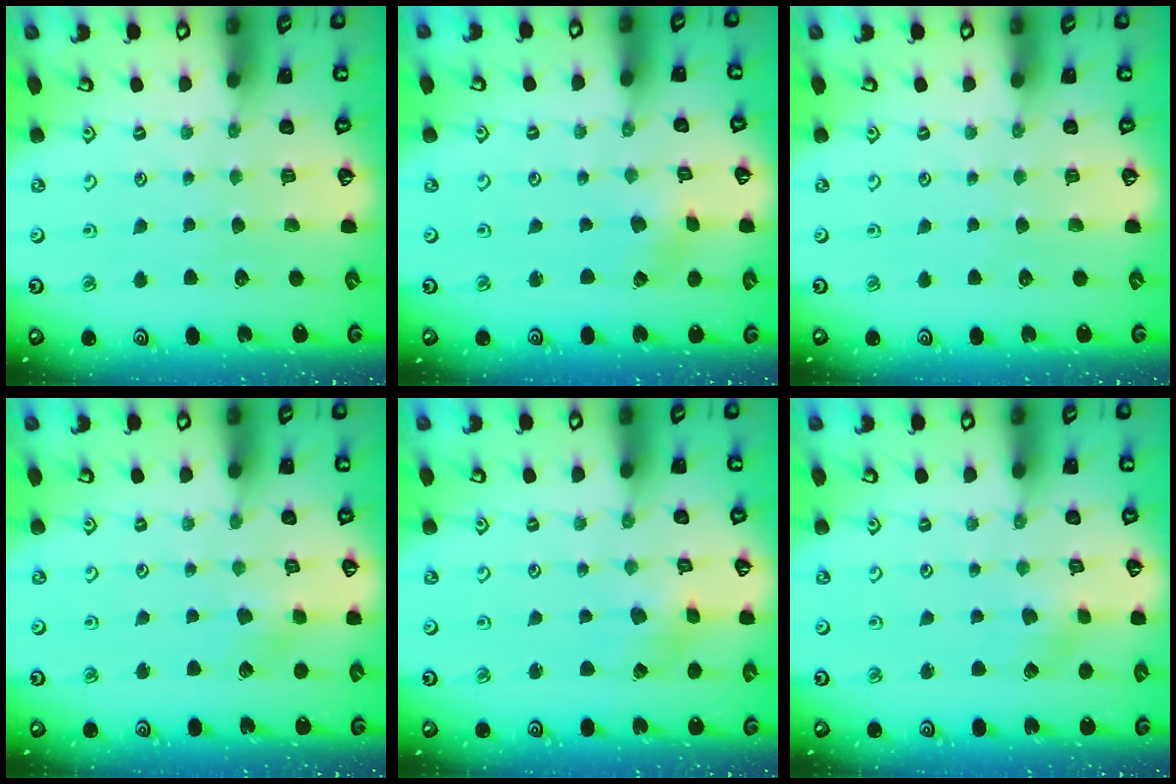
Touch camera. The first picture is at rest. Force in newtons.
{"total": 1.1, "press": 1.1, "slide": 0.1}
{"total": 0.0}
{"total": 2.3, "press": 2.3, "slide": 0.4}
{"total": 2.7, "press": 2.6, "slide": 0.3}
{"total": 2.1, "press": 2.1, "slide": 0.3}